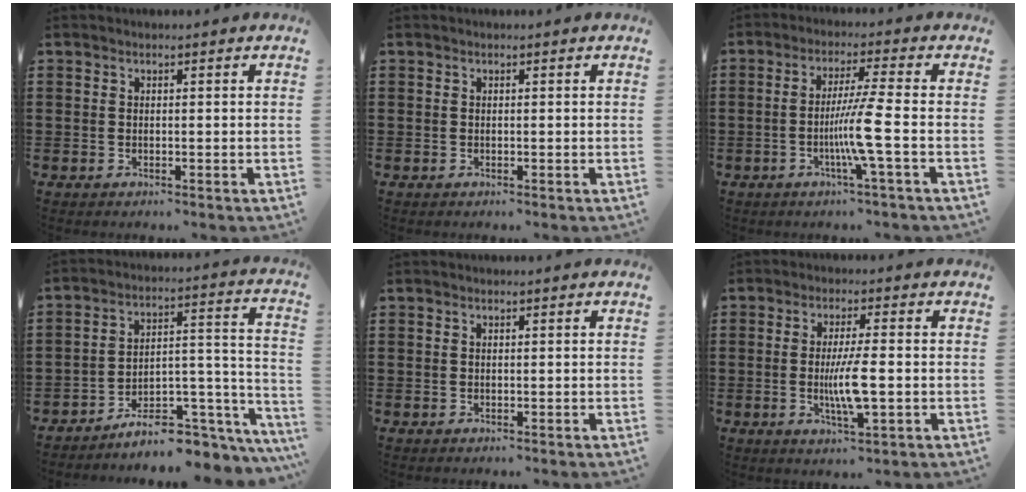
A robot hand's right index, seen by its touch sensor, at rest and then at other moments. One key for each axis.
{"total": 0.0}
{"total": 6.9, "fx": -2.1, "fy": -1.2, "fz": 6.5, "tx": -0.117, "ty": -0.014, "tz": -0.043}
{"total": 7.3, "fx": -6.1, "fy": 2.6, "fz": 3.0, "tx": -0.042, "ty": 0.013, "tz": -0.109}
{"total": 0.0}
{"total": 6.2, "fx": -0.8, "fy": 0.9, "fz": 6.1, "tx": -0.118, "ty": -0.009, "tz": -0.019}